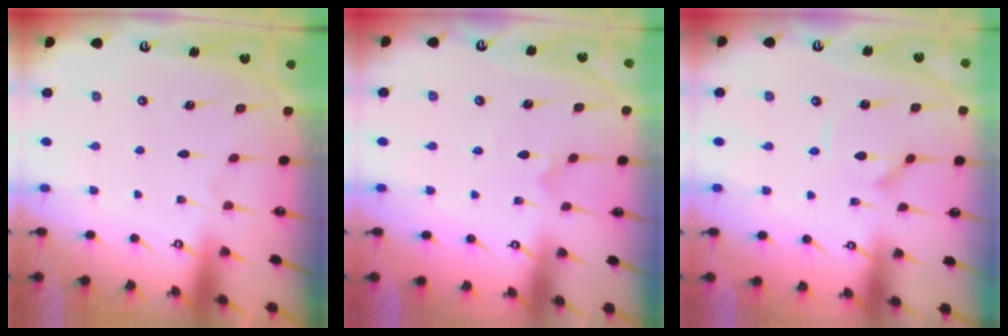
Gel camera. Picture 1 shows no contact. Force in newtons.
{"total": 3.7, "press": 3.7, "slide": 0.8}
{"total": 4.7, "press": 4.7, "slide": 0.5}